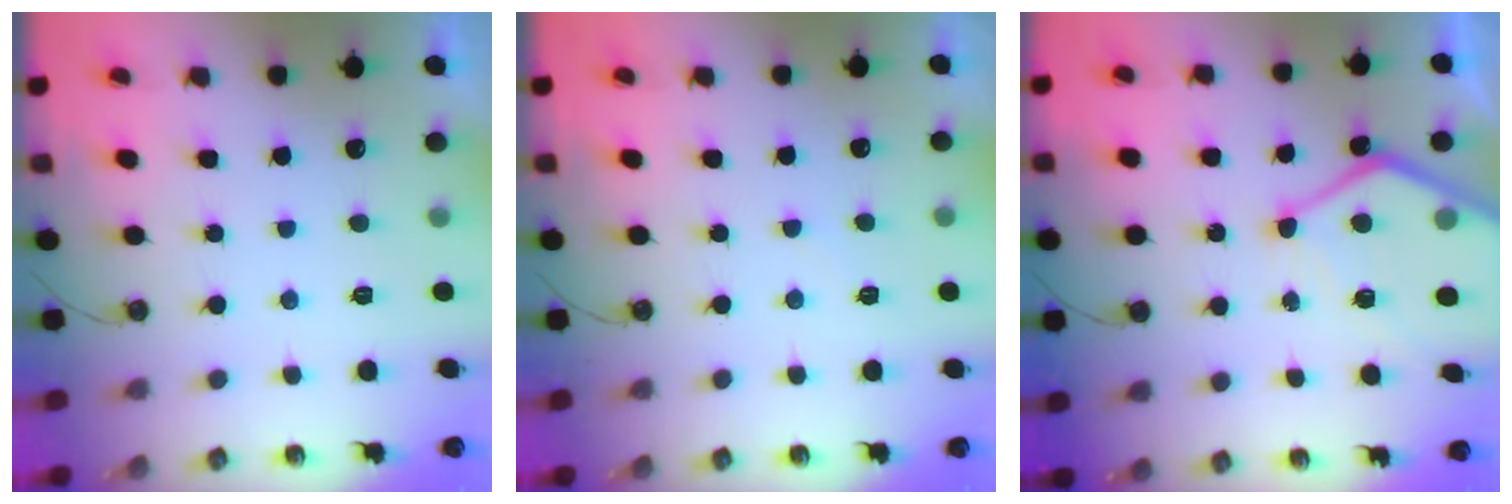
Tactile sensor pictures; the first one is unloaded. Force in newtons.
{"total": 2.1, "press": 2.1, "slide": 0.3}
{"total": 13.3, "press": 13.3, "slide": 0.7}